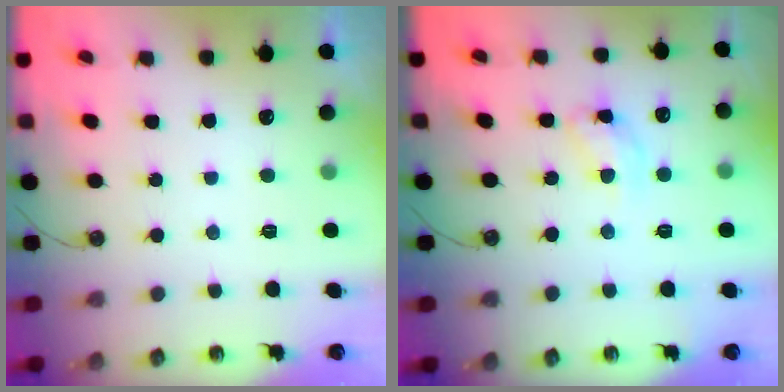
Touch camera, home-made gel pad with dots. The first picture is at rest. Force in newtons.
{"total": 10.6, "press": 10.6, "slide": 0.8}